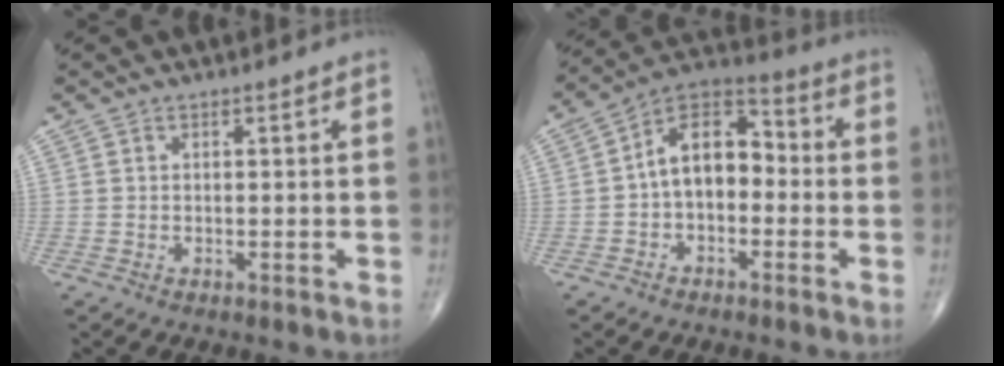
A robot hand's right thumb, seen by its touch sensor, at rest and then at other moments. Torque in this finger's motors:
{"motor_torque": [0.04, 0.31, 0.58, -0.31, 0.09]}